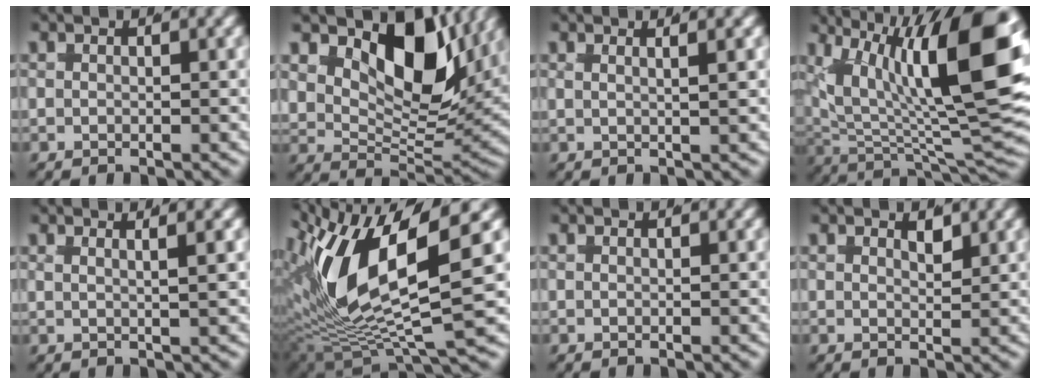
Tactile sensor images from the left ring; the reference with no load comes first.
{"total": 12.0, "force": [4.7, 7.7, 7.9], "torque": [-0.150, -0.008, 0.058]}
{"total": 2.0, "force": [1.3, 0.2, 1.5], "torque": [-0.015, 0.005, 0.017]}
{"total": 15.9, "force": [2.8, 7.5, 13.7], "torque": [-0.199, -0.001, 0.040]}
{"total": 2.5, "force": [1.5, 0.4, 1.9], "torque": [-0.020, 0.007, 0.020]}
{"total": 13.6, "force": [0.8, 7.5, 11.4], "torque": [-0.226, -0.013, 0.011]}
{"total": 0.0}
{"total": 0.9, "force": [0.8, 0.2, 0.5], "torque": [-0.006, -0.010, 0.014]}